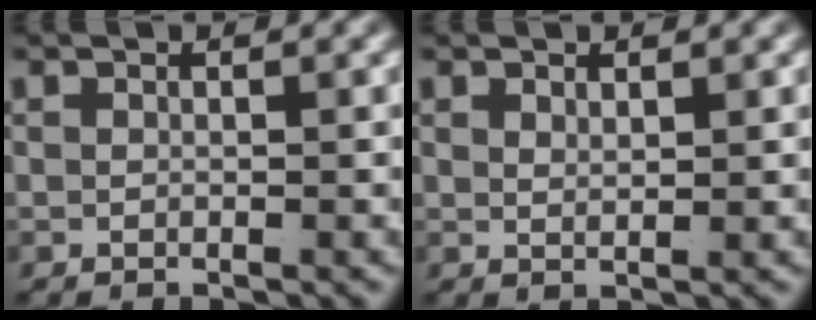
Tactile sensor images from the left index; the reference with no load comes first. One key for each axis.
{"total": 1.1, "fx": 0.9, "fy": -0.5, "fz": 0.4, "tx": -0.004, "ty": -0.009, "tz": 0.026}